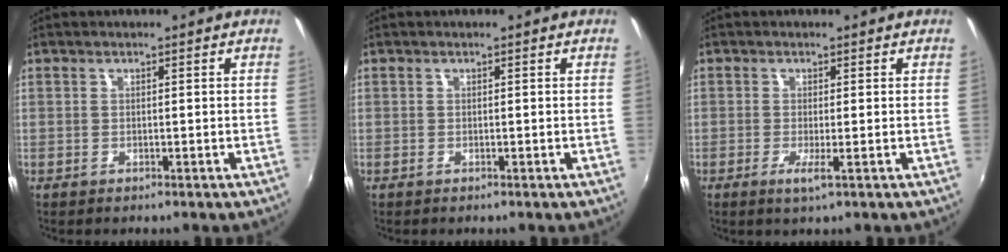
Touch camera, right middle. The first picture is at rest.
{"total": 0.0}
{"total": 2.1, "force": [-0.8, -0.2, 1.9], "torque": [-0.042, -0.008, -0.015]}